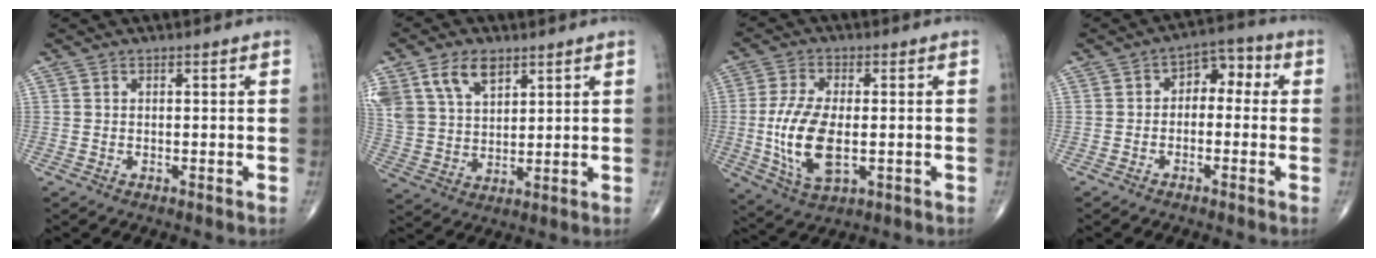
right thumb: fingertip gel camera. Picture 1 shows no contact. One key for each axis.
{"total": 12.7, "fx": 6.9, "fy": 7.8, "fz": 7.2, "tx": -0.136, "ty": -0.014, "tz": 0.141}
{"total": 12.3, "fx": -1.5, "fy": 6.0, "fz": 10.6, "tx": -0.222, "ty": -0.009, "tz": -0.022}
{"total": 6.1, "fx": 0.0, "fy": 4.1, "fz": 4.5, "tx": -0.034, "ty": 0.033, "tz": -0.015}